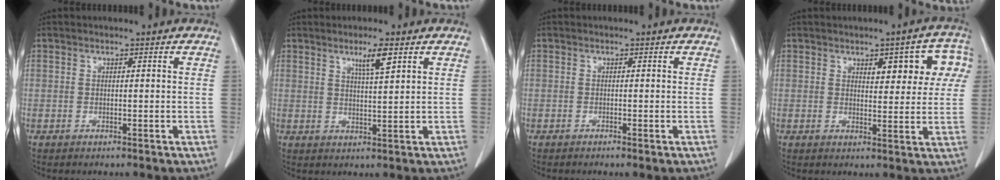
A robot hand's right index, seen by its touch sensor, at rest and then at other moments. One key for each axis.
{"total": 3.9, "fx": 2.3, "fy": 0.1, "fz": 3.2, "tx": -0.057, "ty": -0.004, "tz": 0.040}
{"total": 0.5, "fx": -0.2, "fy": 0.0, "fz": 0.5, "tx": -0.009, "ty": 0.000, "tz": 0.000}
{"total": 8.2, "fx": 3.1, "fy": 3.2, "fz": 6.9, "tx": -0.070, "ty": 0.021, "tz": 0.036}